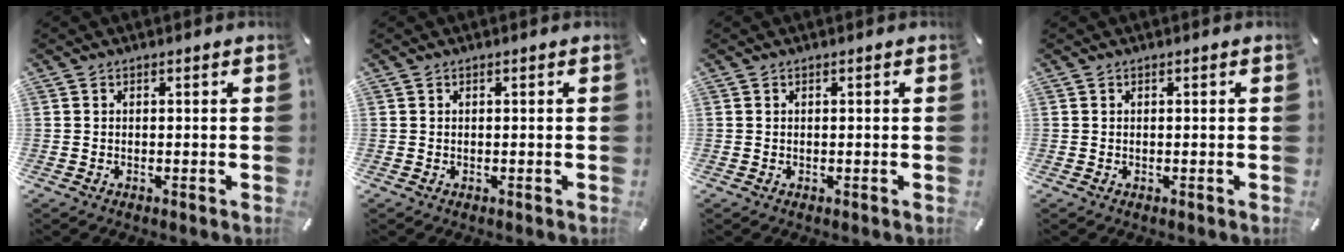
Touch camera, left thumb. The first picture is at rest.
{"total": 0.0}
{"total": 0.0}
{"total": 0.0}